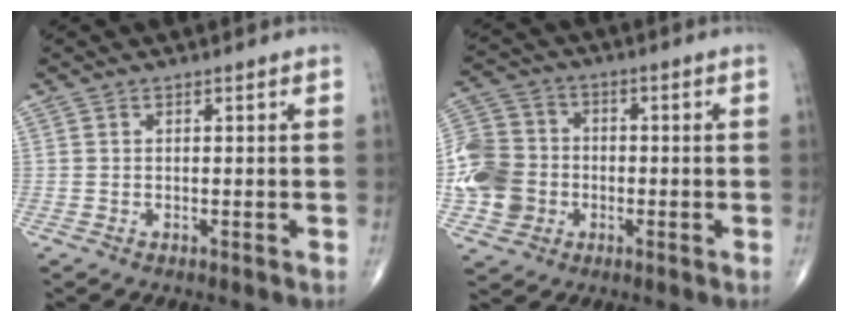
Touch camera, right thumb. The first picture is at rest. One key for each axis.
{"total": 11.6, "fx": -2.2, "fy": 10.2, "fz": 5.0, "tx": -0.085, "ty": 0.017, "tz": -0.047}